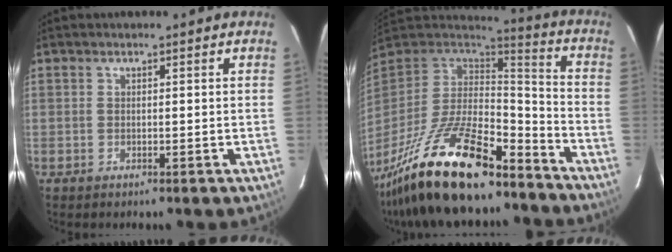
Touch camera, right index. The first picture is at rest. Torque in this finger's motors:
{"motor_torque": [1.11, -1.02, 1.06, 0.21]}